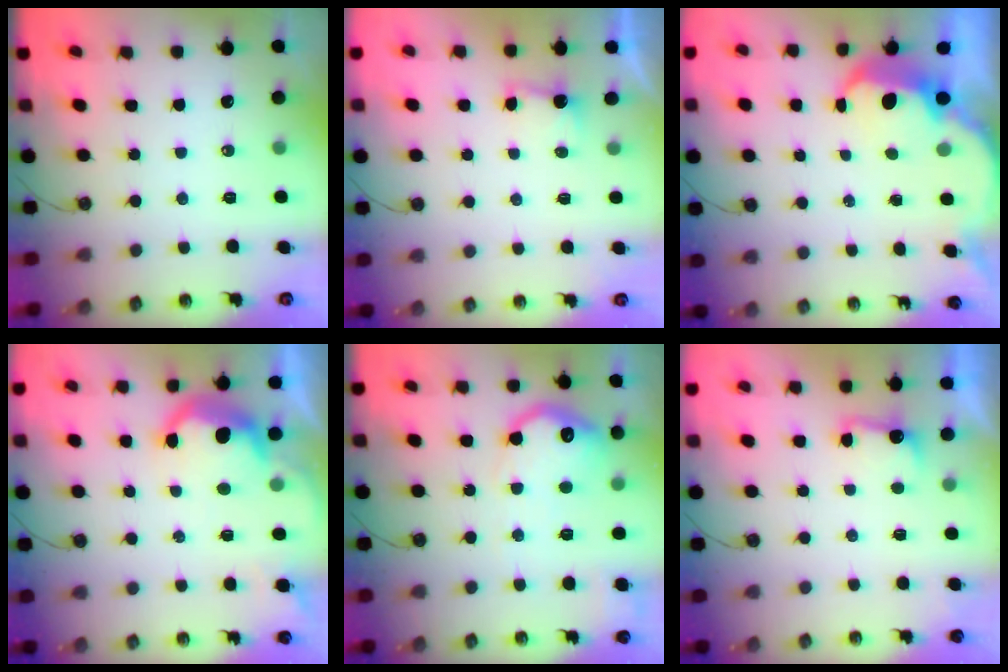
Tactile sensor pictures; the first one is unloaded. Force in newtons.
{"total": 2.4, "press": 2.3, "slide": 0.9}
{"total": 5.2, "press": 5.1, "slide": 0.8}
{"total": 11.7, "press": 11.7, "slide": 0.7}
{"total": 17.5, "press": 17.4, "slide": 1.2}
{"total": 4.6, "press": 4.5, "slide": 1.0}